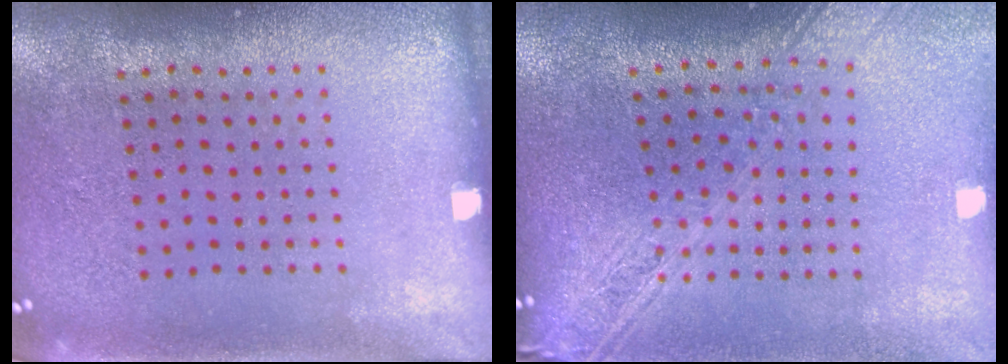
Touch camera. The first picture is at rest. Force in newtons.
{"total": 2.3, "press": 1.9, "slide": 1.2}